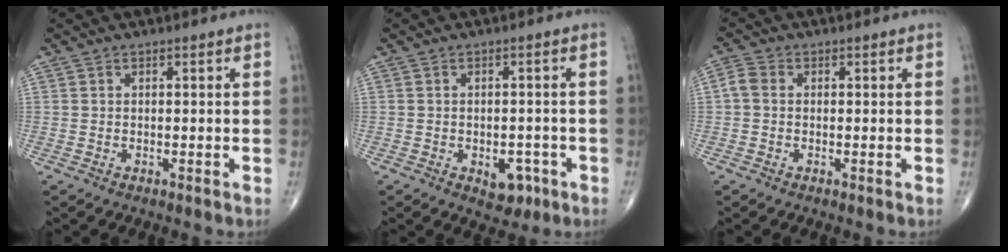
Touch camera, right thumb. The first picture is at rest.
{"total": 4.9, "force": [-1.9, 3.1, 3.2], "torque": [-0.018, 0.009, -0.019]}
{"total": 2.7, "force": [0.1, 2.1, 1.6], "torque": [-0.032, 0.009, -0.007]}